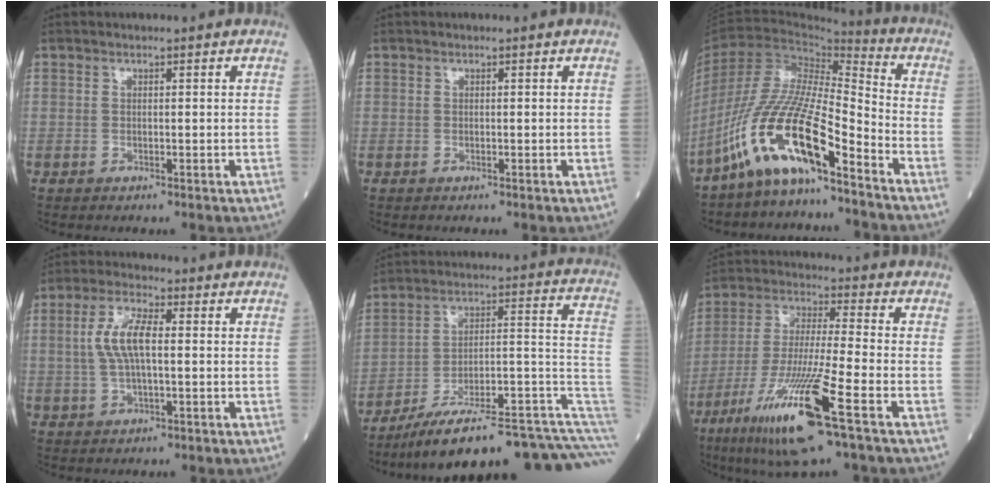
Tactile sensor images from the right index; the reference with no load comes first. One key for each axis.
{"total": 0.0}
{"total": 15.7, "fx": -10.2, "fy": 2.4, "fz": 11.7, "tx": -0.238, "ty": -0.002, "tz": -0.193}
{"total": 6.9, "fx": 0.6, "fy": 2.1, "fz": 6.6, "tx": -0.145, "ty": 0.011, "tz": 0.012}
{"total": 23.8, "fx": -17.8, "fy": 2.7, "fz": 15.6, "tx": -0.139, "ty": 0.050, "tz": -0.262}
{"total": 16.4, "fx": -8.1, "fy": 0.0, "fz": 14.2, "tx": -0.295, "ty": -0.037, "tz": -0.152}